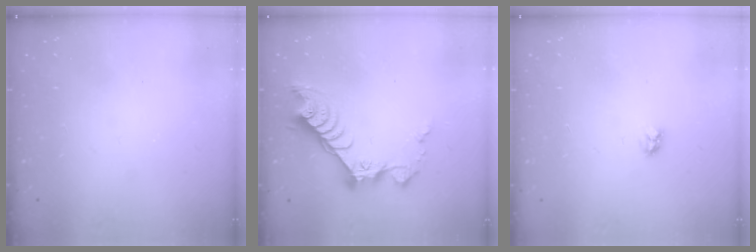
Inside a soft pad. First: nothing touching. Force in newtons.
{"total": 11.5, "press": 11.5, "slide": 1.2}
{"total": 3.0, "press": 3.0, "slide": 0.3}